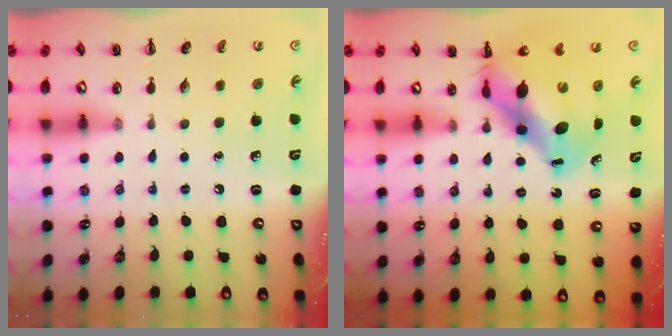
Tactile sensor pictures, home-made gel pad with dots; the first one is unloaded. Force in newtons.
{"total": 12.1, "press": 11.6, "slide": 3.1}